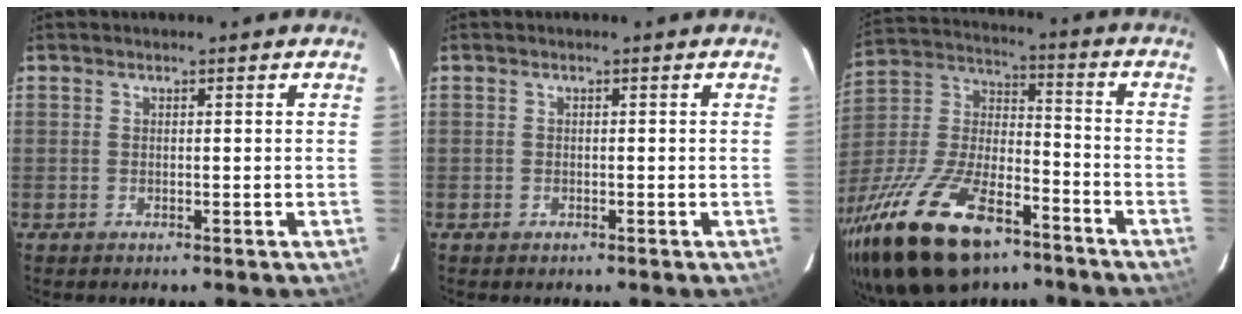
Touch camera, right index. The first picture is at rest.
{"total": 0.9, "force": [-0.5, 0.7, 0.1], "torque": [0.000, 0.002, -0.005]}
{"total": 28.5, "force": [-18.3, 12.5, 17.9], "torque": [-0.371, -0.026, -0.308]}